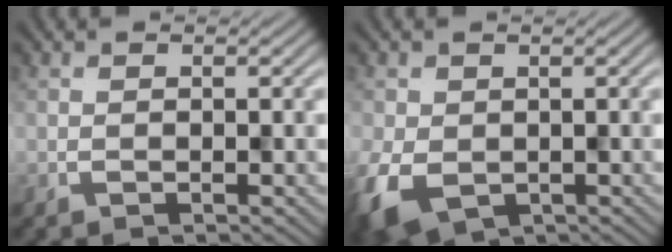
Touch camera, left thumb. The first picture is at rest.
{"total": 7.6, "force": [-2.7, 5.2, 4.7], "torque": [-0.120, -0.030, -0.035]}